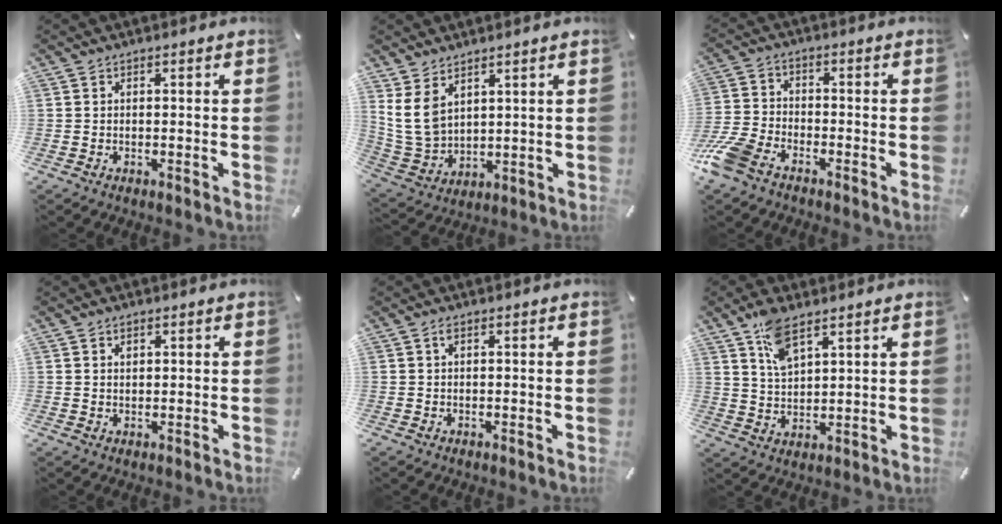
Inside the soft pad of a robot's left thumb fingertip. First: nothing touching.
{"total": 9.0, "force": [4.8, 6.2, 4.4], "torque": [-0.135, -0.023, 0.089]}
{"total": 9.2, "force": [-6.3, 4.8, 4.7], "torque": [-0.119, 0.018, -0.125]}
{"total": 1.4, "force": [0.7, 0.9, 0.7], "torque": [-0.006, -0.001, 0.012]}
{"total": 0.9, "force": [0.3, 0.2, 0.8], "torque": [-0.016, 0.001, 0.005]}
{"total": 7.7, "force": [5.2, 3.2, 4.6], "torque": [-0.096, -0.015, 0.097]}